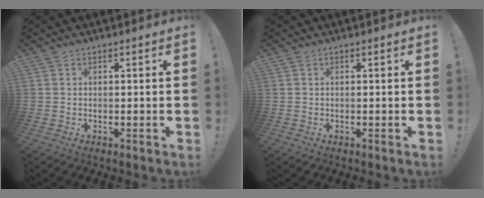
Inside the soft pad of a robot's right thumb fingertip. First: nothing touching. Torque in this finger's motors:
{"motor_torque": [0.00, 0.00, 0.00, 0.00, 0.00]}